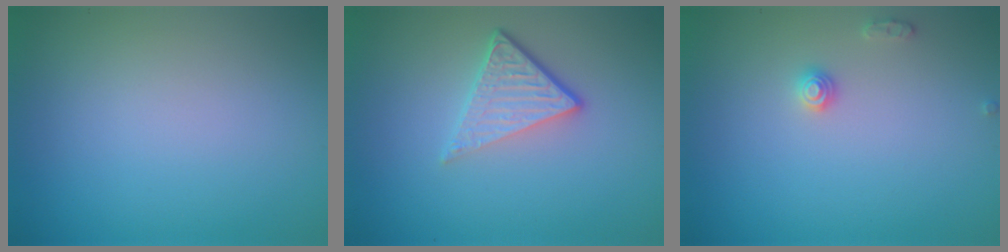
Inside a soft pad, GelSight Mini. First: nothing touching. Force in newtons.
{"total": 4.1, "press": 2.7, "slide": 3.1}
{"total": 1.2, "press": 1.2, "slide": 0.0}